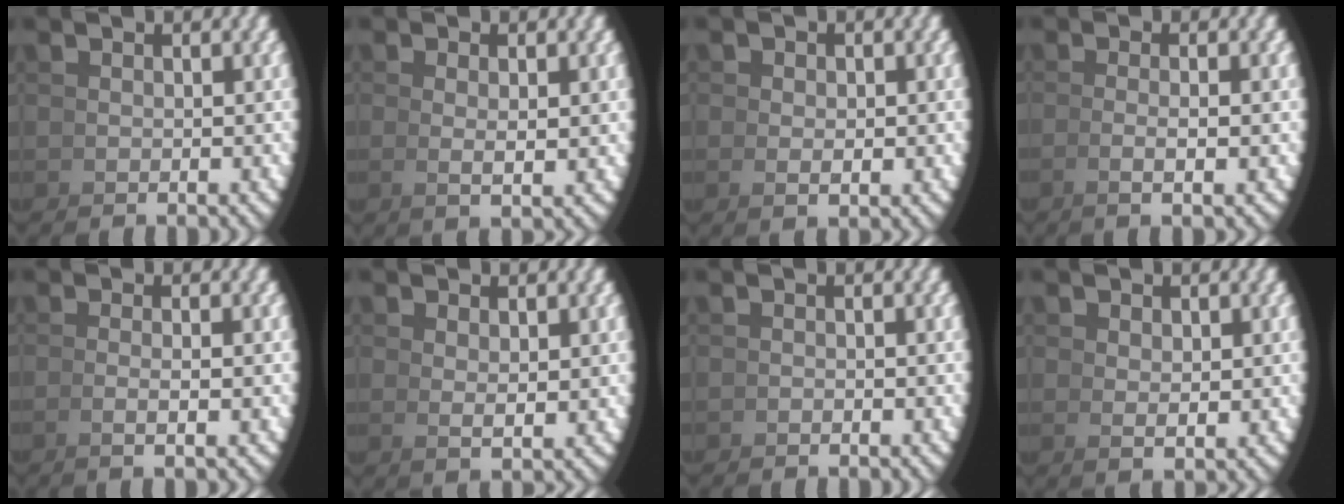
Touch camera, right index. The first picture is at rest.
{"total": 1.4, "force": [0.6, -0.3, 1.3], "torque": [-0.028, -0.003, 0.016]}
{"total": 1.0, "force": [0.2, 0.6, 0.8], "torque": [-0.011, -0.003, 0.007]}
{"total": 2.4, "force": [-0.5, -0.8, 2.2], "torque": [-0.038, 0.002, -0.007]}
{"total": 1.9, "force": [-0.5, -0.9, 1.6], "torque": [-0.027, 0.004, -0.010]}
{"total": 1.5, "force": [1.1, -0.5, 1.0], "torque": [-0.019, -0.005, 0.030]}
{"total": 1.2, "force": [-0.6, -1.0, -0.4], "torque": [0.011, 0.003, -0.013]}
{"total": 1.3, "force": [1.0, -0.2, 0.7], "torque": [-0.011, -0.005, 0.028]}